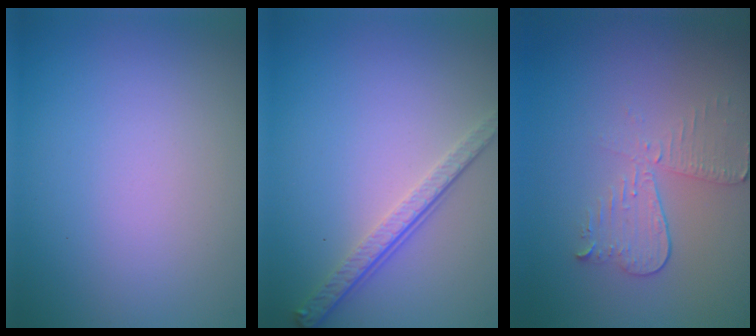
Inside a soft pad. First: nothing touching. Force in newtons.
{"total": 3.8, "press": 2.7, "slide": 2.6}
{"total": 3.0, "press": 2.7, "slide": 1.4}